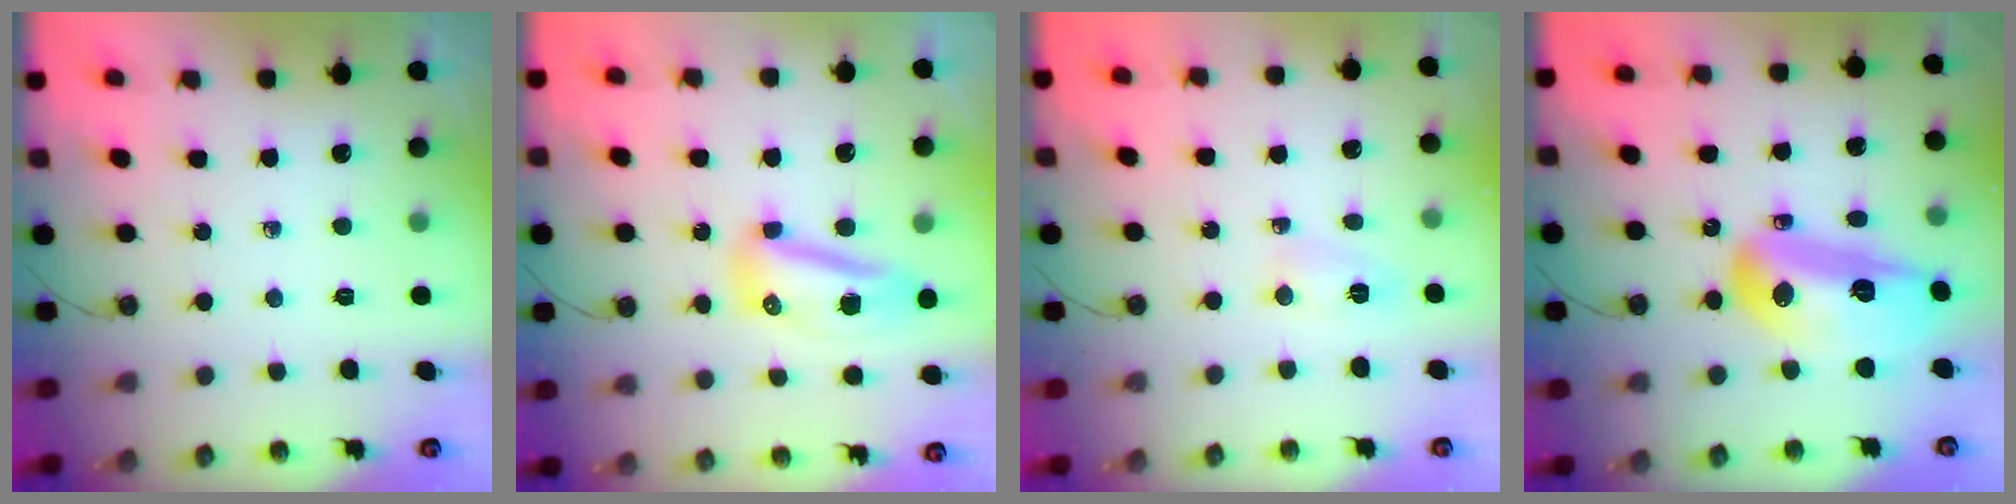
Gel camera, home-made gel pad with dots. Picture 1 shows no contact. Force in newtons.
{"total": 9.4, "press": 9.3, "slide": 1.1}
{"total": 2.9, "press": 2.7, "slide": 1.0}
{"total": 29.9, "press": 24.6, "slide": 17.0}